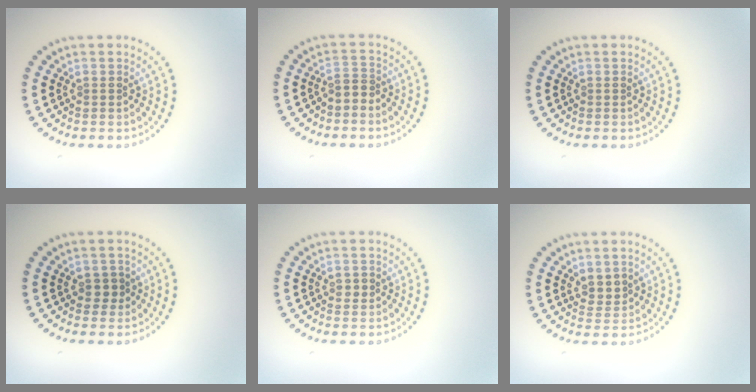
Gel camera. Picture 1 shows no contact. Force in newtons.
{"total": 1.6, "press": 1.3, "slide": 0.9}
{"total": 0.0}
{"total": 1.2, "press": 1.1, "slide": 0.5}
{"total": 0.9, "press": 0.9, "slide": 0.0}
{"total": 1.6, "press": 1.3, "slide": 0.9}